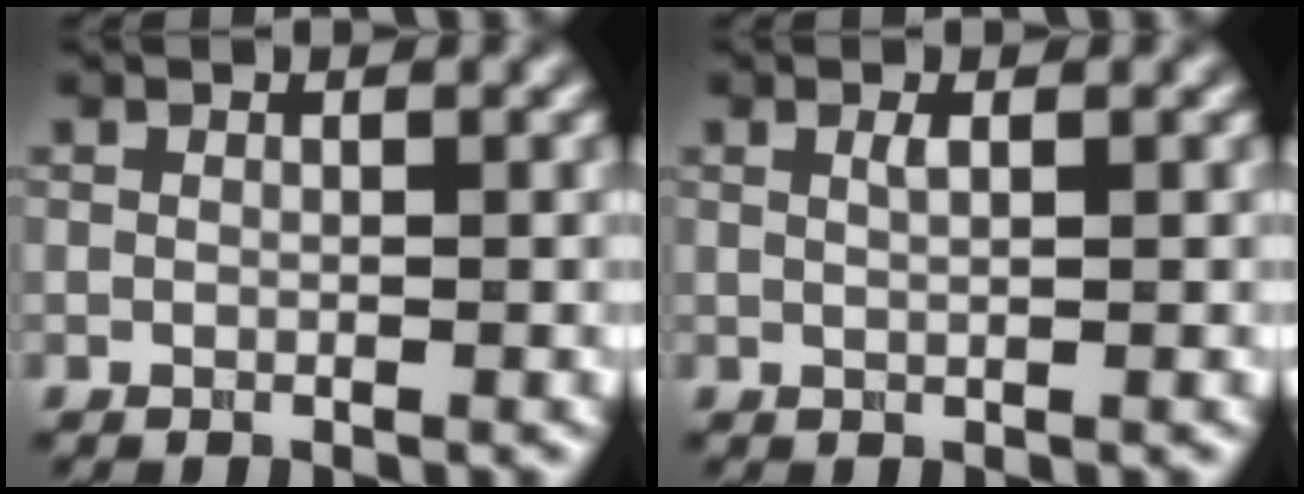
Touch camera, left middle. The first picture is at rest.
{"total": 0.9, "force": [0.2, 0.3, 0.9], "torque": [-0.012, 0.002, 0.005]}